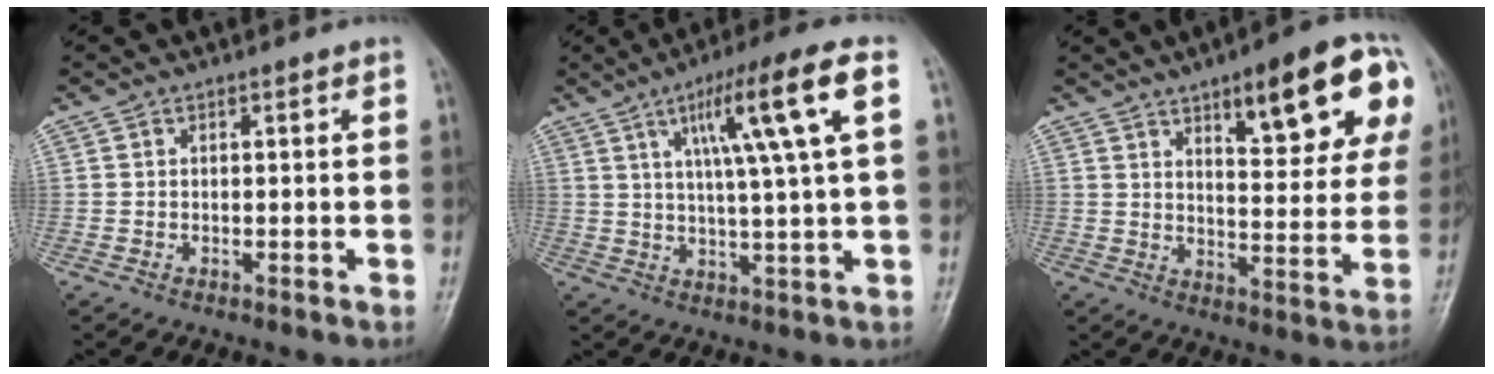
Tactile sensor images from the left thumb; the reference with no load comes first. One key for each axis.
{"total": 13.4, "fx": 4.7, "fy": 0.5, "fz": 12.5, "tx": -0.212, "ty": 0.002, "tz": 0.074}
{"total": 17.8, "fx": 8.9, "fy": 5.8, "fz": 14.3, "tx": -0.150, "ty": -0.028, "tz": 0.119}